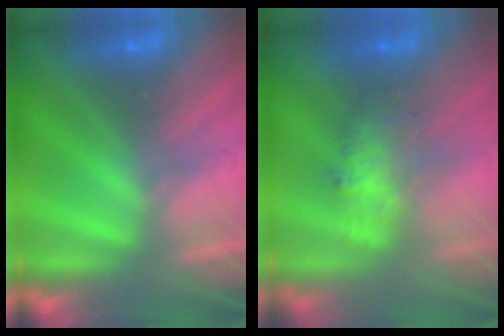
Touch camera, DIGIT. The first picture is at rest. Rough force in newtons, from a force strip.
{"total": 2.6}